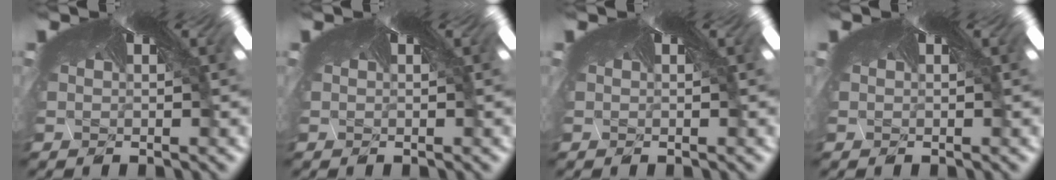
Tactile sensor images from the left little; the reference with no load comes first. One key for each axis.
{"total": 0.0}
{"total": 0.0}
{"total": 0.0}